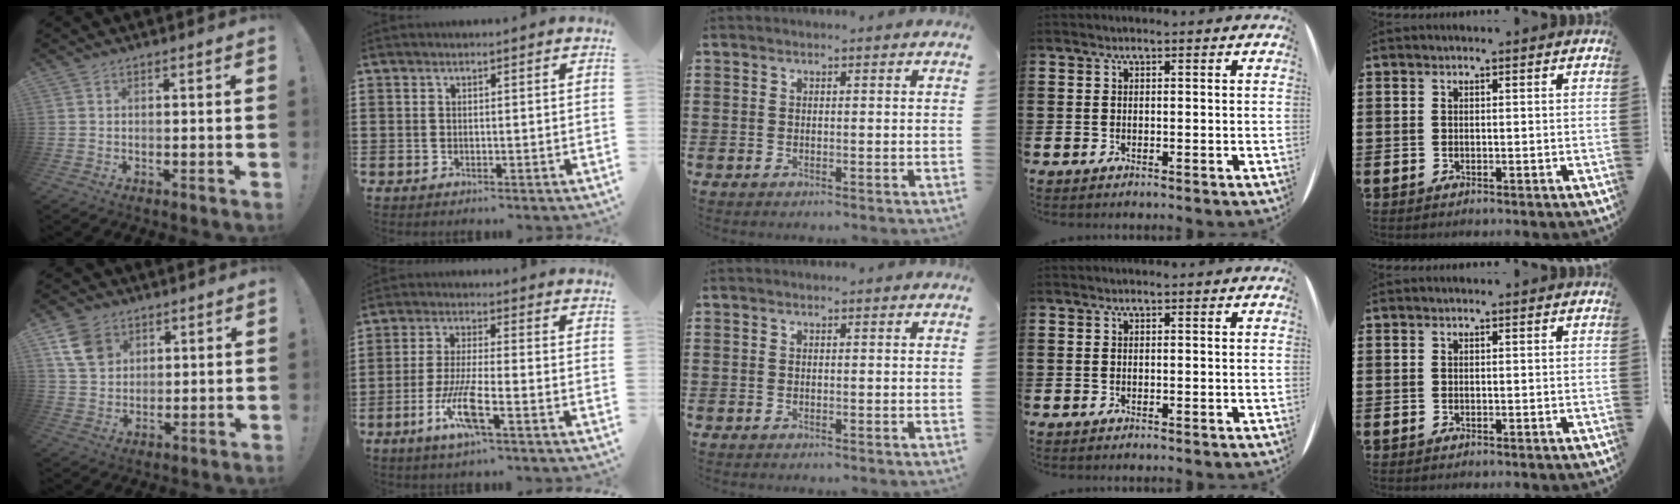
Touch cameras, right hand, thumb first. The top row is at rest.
{"thumb": {"total": 10.8, "force": [5.1, 8.2, 4.7], "torque": [-0.070, -0.015, 0.104]}, "index": {"total": 7.8, "force": [-3.5, 1.3, 6.9], "torque": [-0.156, -0.017, -0.072]}}